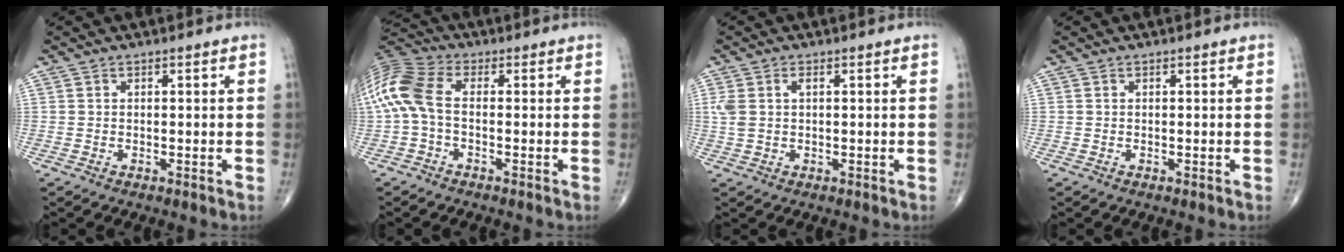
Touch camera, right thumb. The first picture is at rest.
{"total": 11.5, "force": [-0.3, 6.4, 9.6], "torque": [-0.224, 0.027, -0.017]}
{"total": 3.5, "force": [0.7, 2.0, 2.8], "torque": [-0.082, 0.013, 0.018]}
{"total": 0.0}